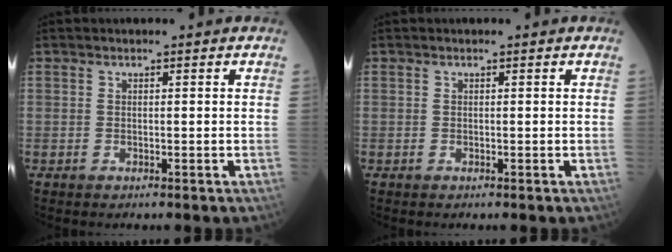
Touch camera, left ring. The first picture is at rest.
{"total": 0.0}